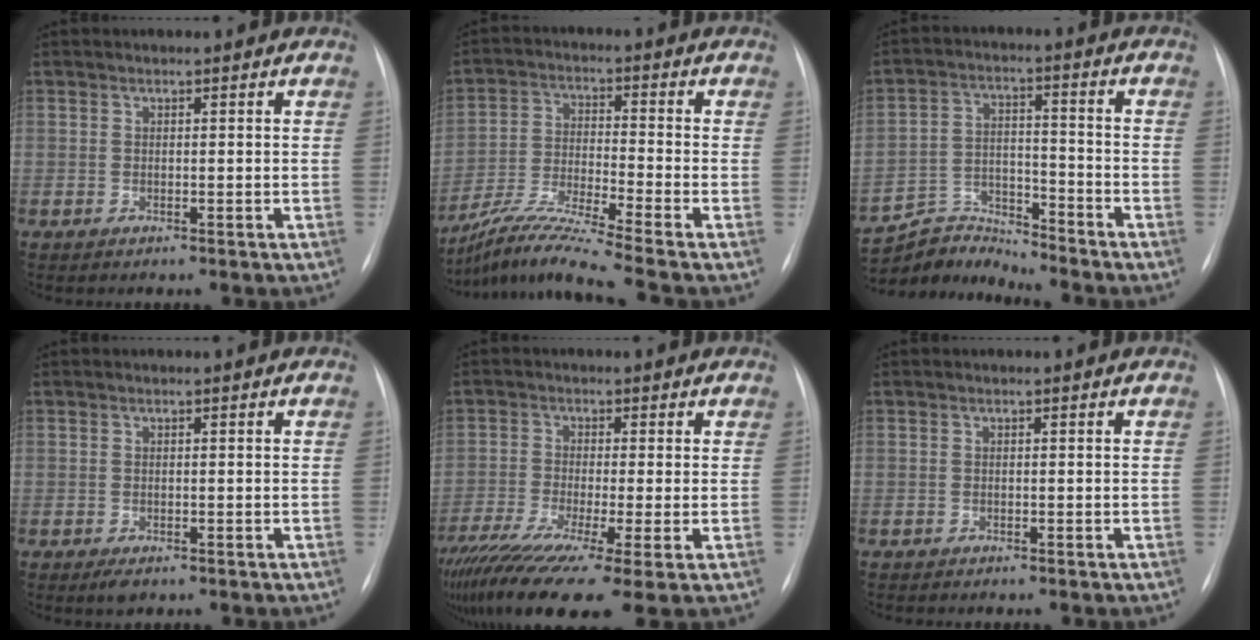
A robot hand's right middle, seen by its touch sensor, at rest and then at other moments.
{"total": 12.4, "force": [-10.6, -2.5, 5.9], "torque": [-0.120, -0.020, -0.193]}
{"total": 7.6, "force": [-7.4, -0.4, -1.8], "torque": [0.025, 0.022, -0.135]}
{"total": 1.7, "force": [-1.0, 0.7, 1.1], "torque": [-0.017, -0.002, -0.009]}
{"total": 15.9, "force": [-10.4, 1.5, 12.0], "torque": [-0.223, -0.045, -0.172]}
{"total": 0.6, "force": [-0.5, 0.0, 0.2], "torque": [-0.007, -0.002, -0.011]}